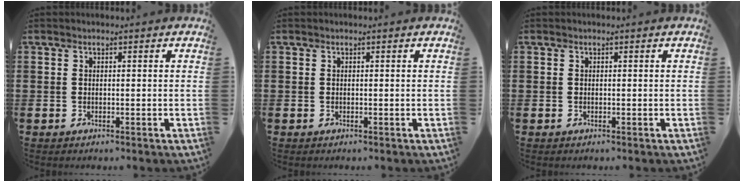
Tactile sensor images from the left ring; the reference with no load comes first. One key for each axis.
{"total": 0.0}
{"total": 0.0}